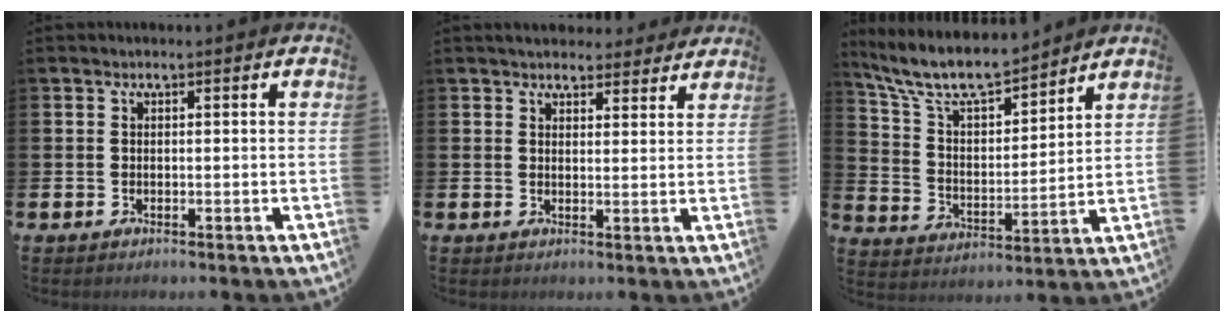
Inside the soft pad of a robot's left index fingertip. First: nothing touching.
{"total": 3.7, "force": [3.6, 0.9, 0.2], "torque": [-0.002, -0.016, 0.065]}
{"total": 9.3, "force": [8.4, 2.1, 3.5], "torque": [-0.109, -0.048, 0.150]}